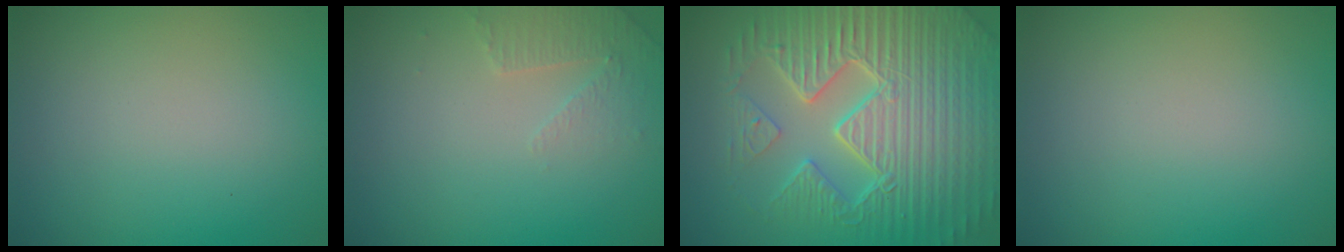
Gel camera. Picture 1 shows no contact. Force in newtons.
{"total": 1.9, "press": 1.8, "slide": 0.5}
{"total": 9.5, "press": 6.8, "slide": 6.7}
{"total": 0.0}